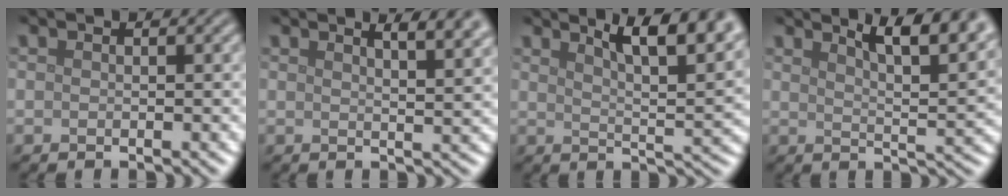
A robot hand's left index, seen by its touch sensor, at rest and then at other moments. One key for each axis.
{"total": 6.0, "fx": 3.9, "fy": 2.1, "fz": 4.1, "tx": -0.019, "ty": 0.033, "tz": 0.027}
{"total": 8.9, "fx": 5.6, "fy": 2.5, "fz": 6.4, "tx": -0.060, "ty": 0.018, "tz": 0.065}
{"total": 8.1, "fx": 5.3, "fy": 2.2, "fz": 5.6, "tx": -0.050, "ty": 0.015, "tz": 0.059}